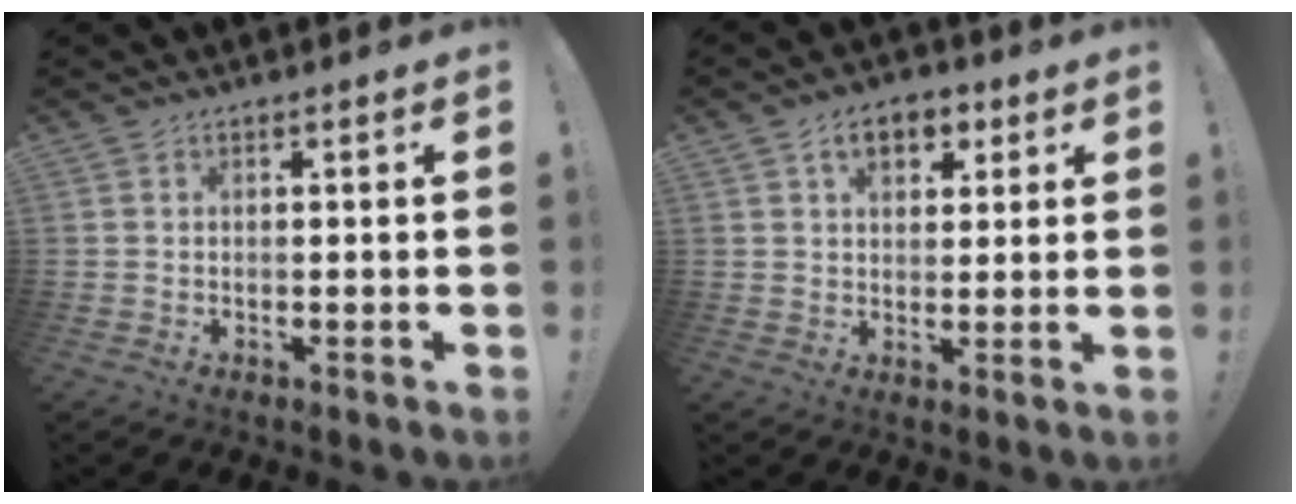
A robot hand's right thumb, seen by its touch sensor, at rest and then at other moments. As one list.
[{"total": 8.0, "force": [3.6, 5.3, 4.8], "torque": [-0.059, -0.005, 0.064]}]